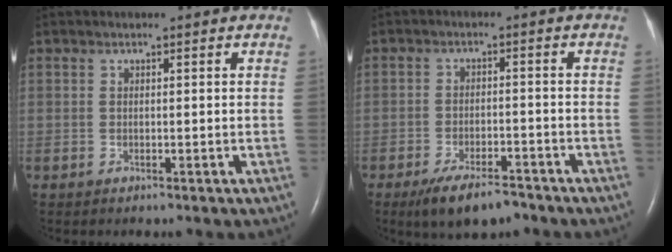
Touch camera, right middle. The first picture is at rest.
{"total": 7.1, "force": [-5.4, 2.3, 4.0], "torque": [-0.070, -0.008, -0.091]}